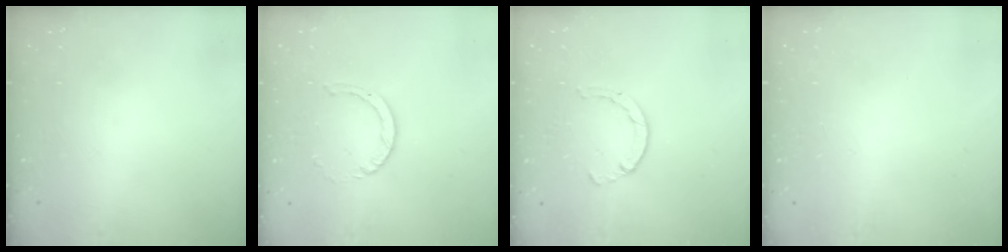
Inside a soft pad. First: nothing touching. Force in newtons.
{"total": 4.1, "press": 4.1, "slide": 0.4}
{"total": 2.1, "press": 2.1, "slide": 0.5}
{"total": 2.6, "press": 2.6, "slide": 0.2}